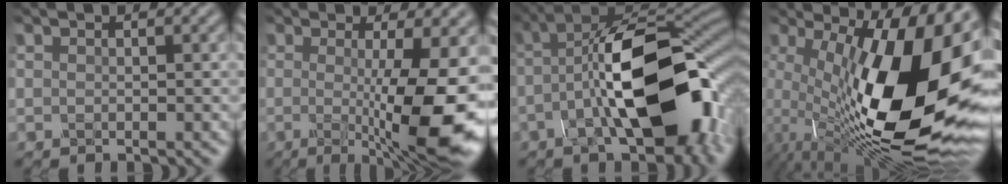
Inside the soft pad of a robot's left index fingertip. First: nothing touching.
{"total": 10.5, "force": [-1.4, 1.7, 10.3], "torque": [-0.145, -0.014, -0.022]}
{"total": 14.7, "force": [-2.2, 6.9, 12.8], "torque": [-0.200, 0.005, -0.052]}
{"total": 17.7, "force": [-1.6, 6.5, 16.3], "torque": [-0.248, -0.005, -0.036]}